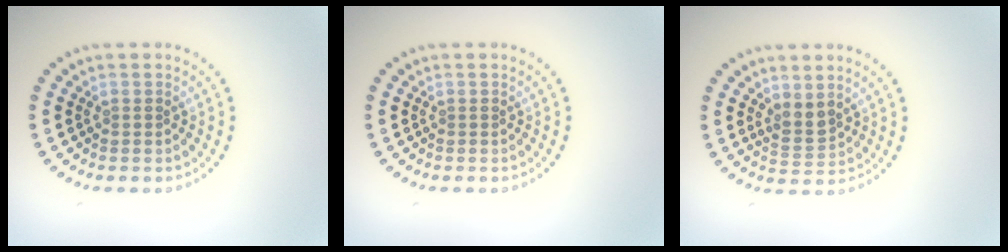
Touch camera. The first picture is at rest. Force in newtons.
{"total": 0.0}
{"total": 1.9, "press": 1.6, "slide": 1.1}